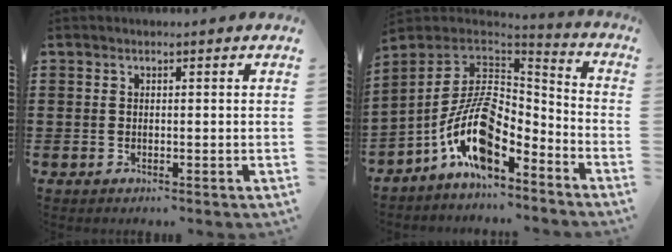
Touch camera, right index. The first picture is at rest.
{"total": 13.8, "force": [-6.2, 6.5, 10.6], "torque": [-0.233, 0.012, -0.126]}